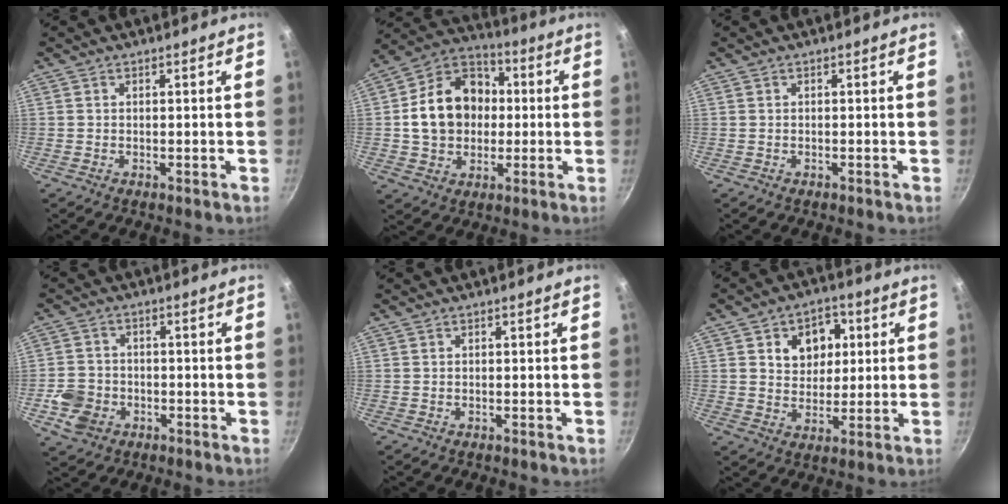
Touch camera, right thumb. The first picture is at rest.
{"total": 16.5, "force": [0.8, 13.3, 9.7], "torque": [-0.135, 0.032, 0.006]}
{"total": 0.0}
{"total": 6.9, "force": [-2.6, 5.6, 3.0], "torque": [-0.050, 0.022, -0.049]}
{"total": 0.0}
{"total": 9.8, "force": [2.7, 7.8, 5.3], "torque": [-0.041, -0.006, 0.039]}